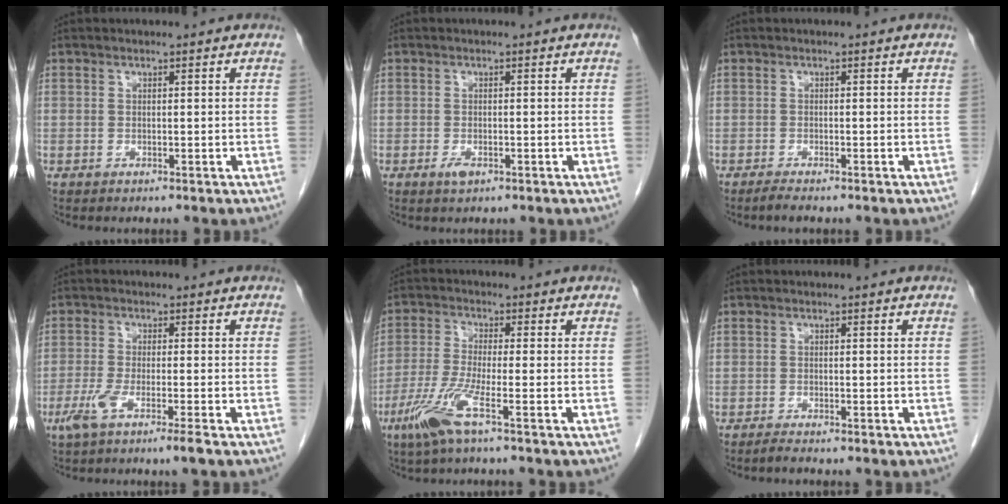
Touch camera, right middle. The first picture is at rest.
{"total": 1.5, "force": [-0.8, 0.6, 1.1], "torque": [-0.022, -0.001, -0.010]}
{"total": 1.5, "force": [-1.2, 0.0, 0.8], "torque": [-0.028, -0.007, -0.023]}
{"total": 4.9, "force": [-2.9, -0.1, 4.0], "torque": [-0.082, -0.014, -0.060]}
{"total": 6.9, "force": [-3.6, 0.0, 5.8], "torque": [-0.132, -0.013, -0.078]}
{"total": 1.1, "force": [-1.0, -0.2, 0.5], "torque": [-0.020, -0.006, -0.019]}